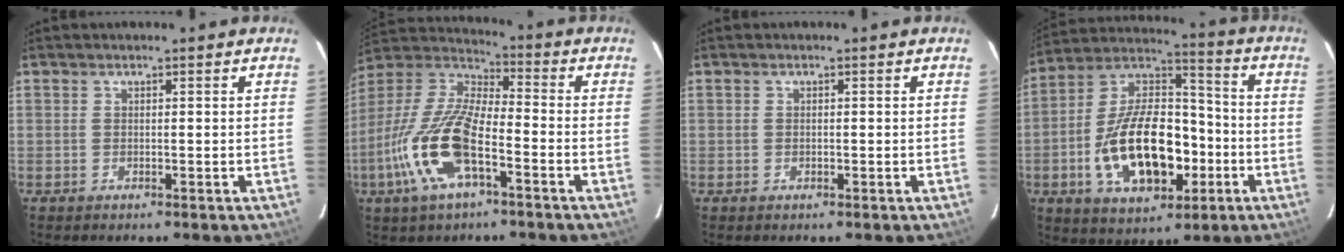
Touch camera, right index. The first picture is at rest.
{"total": 17.5, "force": [-7.2, 5.9, 14.8], "torque": [-0.314, -0.015, -0.148]}
{"total": 0.5, "force": [-0.1, 0.5, 0.1], "torque": [0.000, -0.001, -0.002]}
{"total": 20.8, "force": [-5.8, 11.3, 16.5], "torque": [-0.318, 0.017, -0.086]}